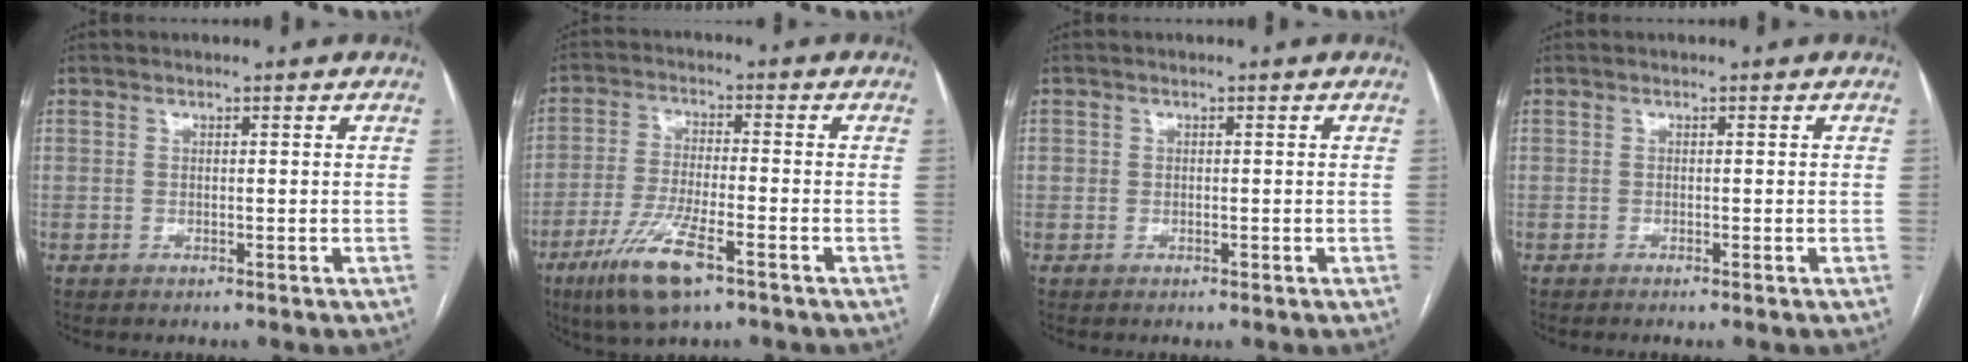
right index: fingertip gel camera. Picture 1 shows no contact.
{"total": 10.2, "force": [-5.9, 1.7, 8.1], "torque": [-0.167, -0.022, -0.106]}
{"total": 0.9, "force": [-0.1, 0.8, 0.3], "torque": [-0.005, 0.007, 0.001]}
{"total": 0.7, "force": [-0.5, -0.2, 0.4], "torque": [-0.006, 0.001, -0.010]}